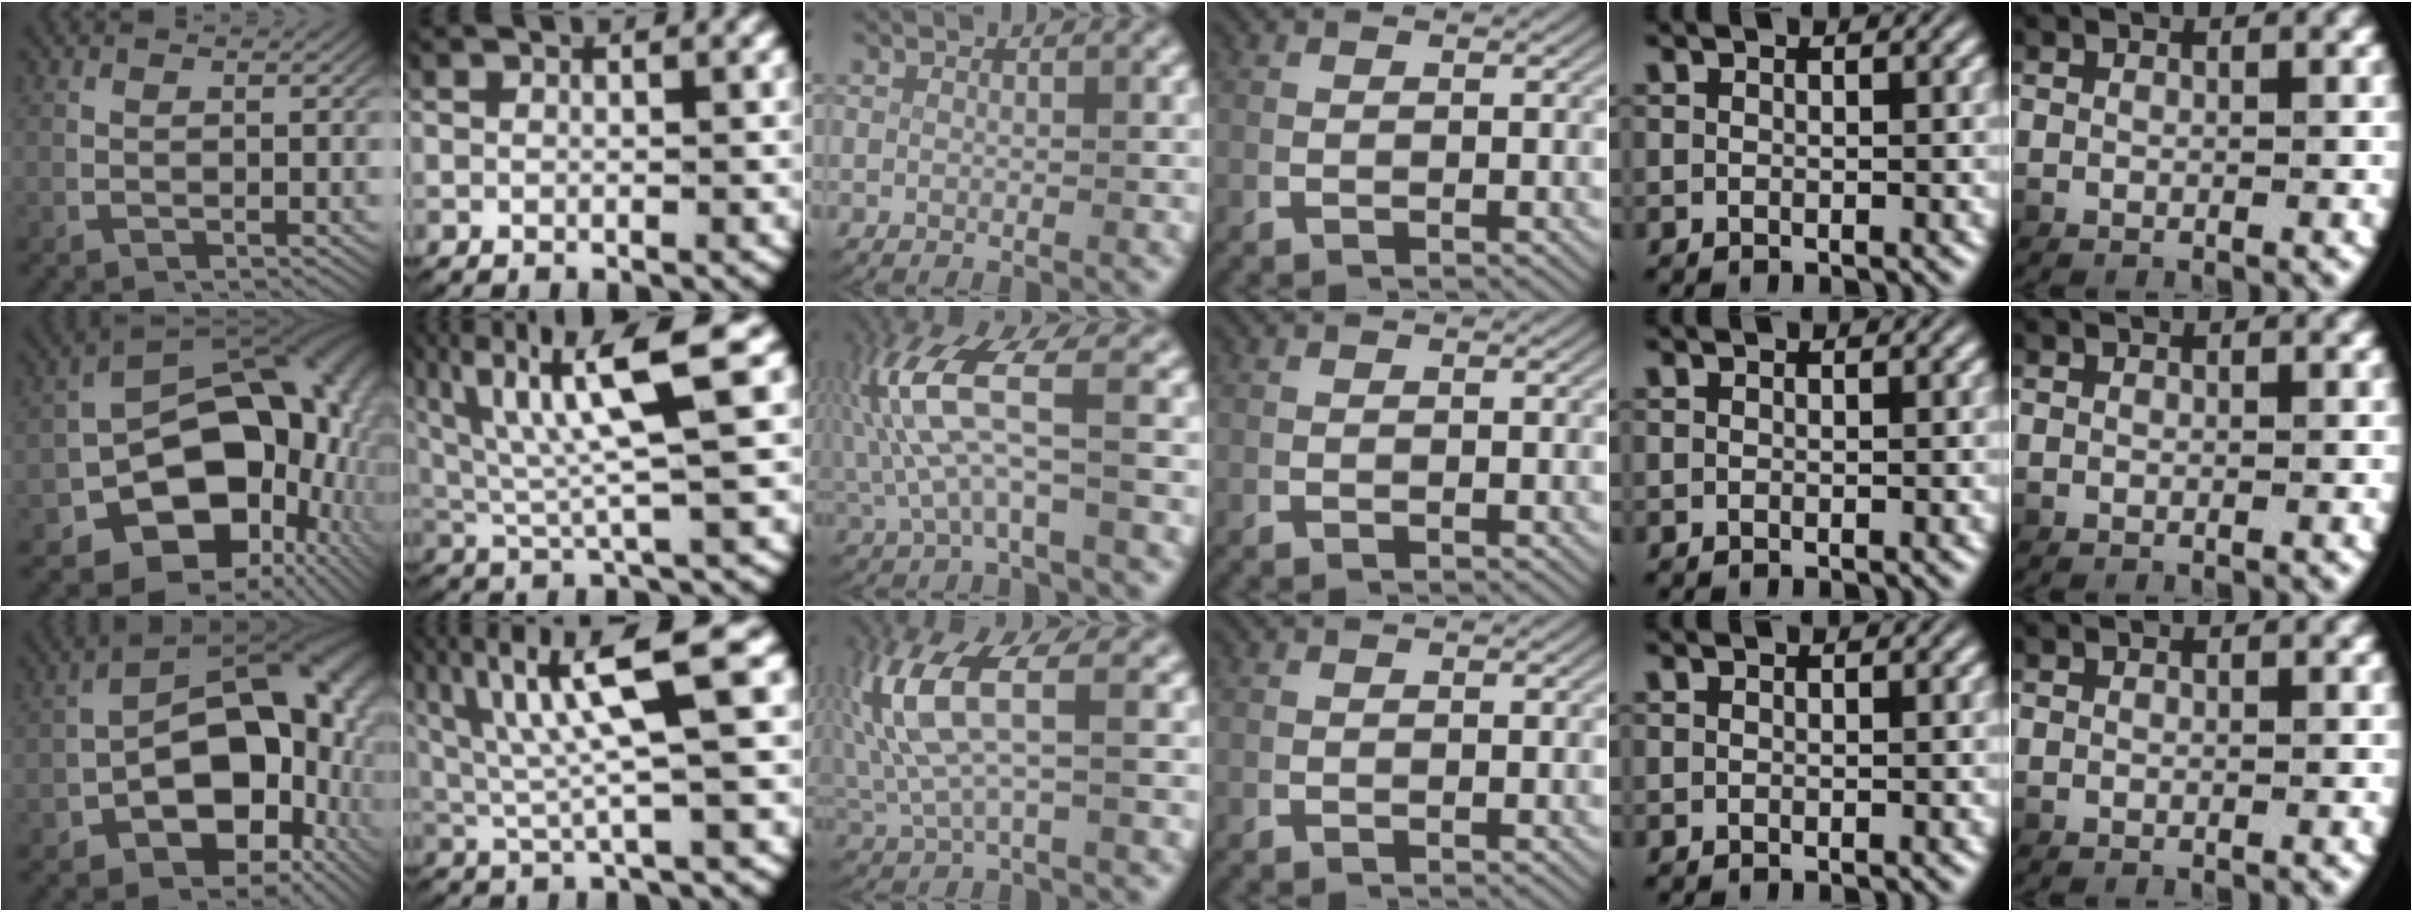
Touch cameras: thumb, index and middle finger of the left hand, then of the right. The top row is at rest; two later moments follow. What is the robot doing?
{"motion": "lift_and_place", "object": "ribbon"}